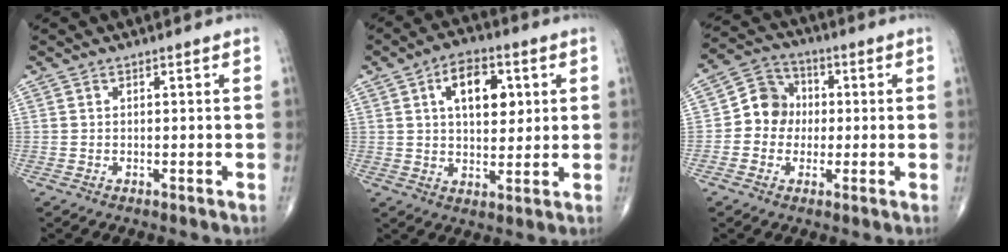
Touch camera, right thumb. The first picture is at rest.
{"total": 10.8, "force": [3.3, 6.2, 8.2], "torque": [-0.097, -0.006, 0.049]}
{"total": 8.2, "force": [-0.3, 7.4, 3.5], "torque": [-0.025, 0.024, -0.021]}